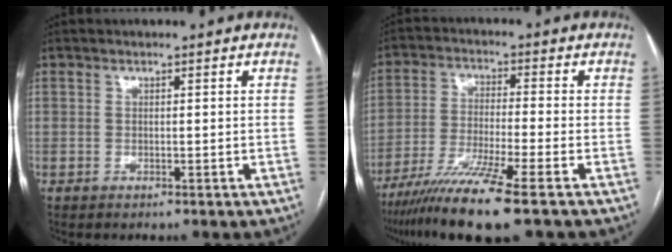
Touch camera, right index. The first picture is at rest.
{"total": 11.7, "force": [-7.9, -0.8, 8.5], "torque": [-0.163, -0.032, -0.140]}